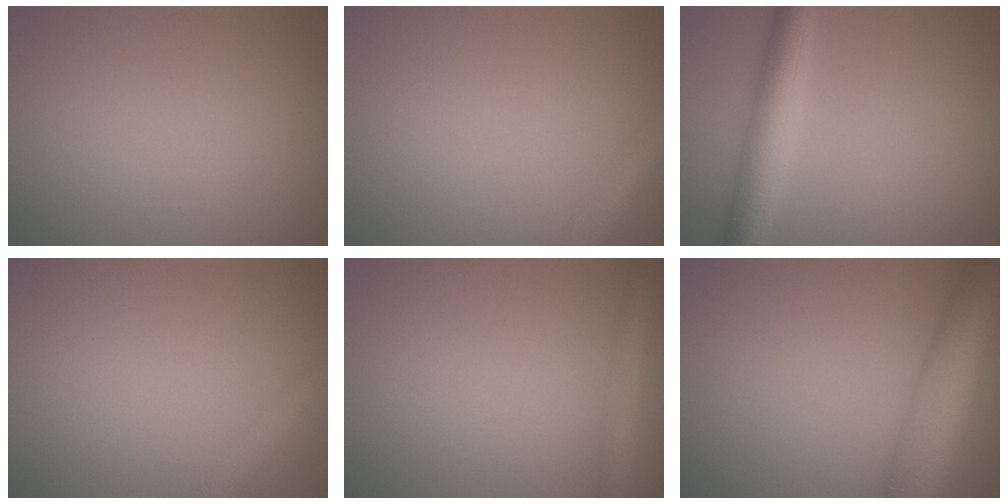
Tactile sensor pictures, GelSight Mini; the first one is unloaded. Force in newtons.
{"total": 3.0, "press": 3.0, "slide": 0.1}
{"total": 4.7, "press": 4.7, "slide": 0.1}
{"total": 2.3, "press": 2.3, "slide": 0.1}
{"total": 2.9, "press": 2.9, "slide": 0.1}
{"total": 8.7, "press": 8.7, "slide": 0.3}